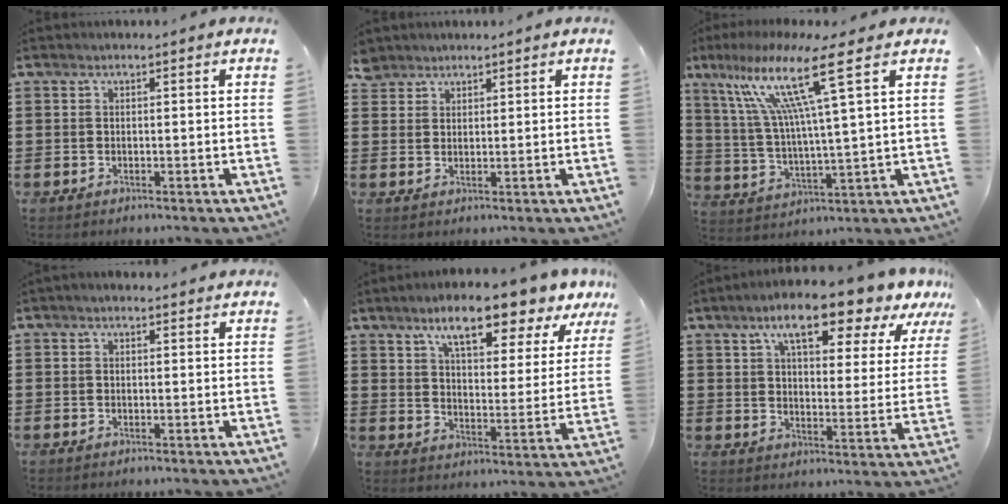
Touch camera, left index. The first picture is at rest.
{"total": 2.6, "force": [2.2, 1.4, 0.2], "torque": [-0.012, 0.008, 0.044]}
{"total": 14.4, "force": [7.7, 0.5, 12.1], "torque": [-0.265, -0.017, 0.118]}
{"total": 0.8, "force": [0.4, 0.3, 0.7], "torque": [-0.013, 0.004, 0.007]}
{"total": 10.4, "force": [8.3, 1.8, 6.0], "torque": [-0.114, -0.038, 0.139]}
{"total": 11.5, "force": [8.7, 2.5, 7.0], "torque": [-0.119, -0.043, 0.142]}